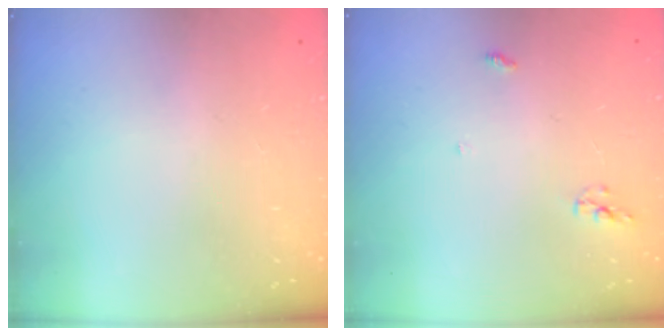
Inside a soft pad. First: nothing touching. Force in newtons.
{"total": 3.7, "press": 3.7, "slide": 0.1}